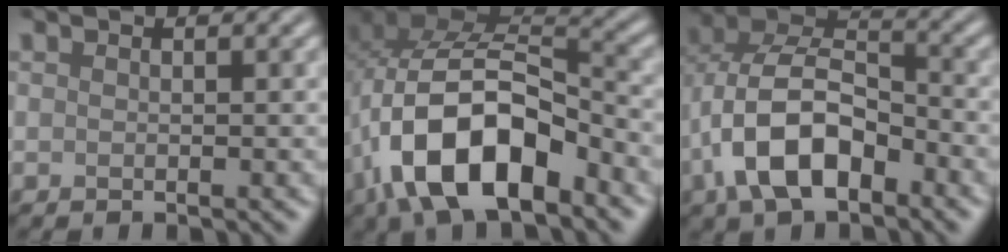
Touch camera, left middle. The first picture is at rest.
{"total": 12.8, "force": [-5.3, 6.7, 9.6], "torque": [-0.179, -0.002, -0.098]}
{"total": 9.5, "force": [-3.6, 5.2, 7.0], "torque": [-0.144, 0.011, -0.075]}